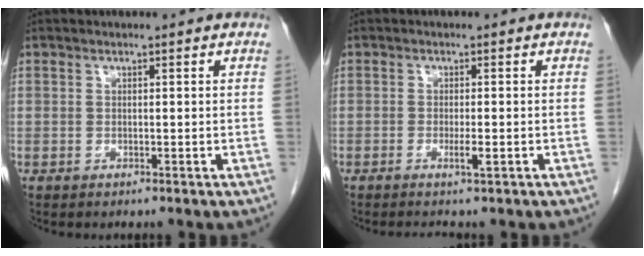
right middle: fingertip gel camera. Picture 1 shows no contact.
{"total": 1.7, "force": [-0.9, -0.1, 1.4], "torque": [-0.032, -0.005, -0.016]}